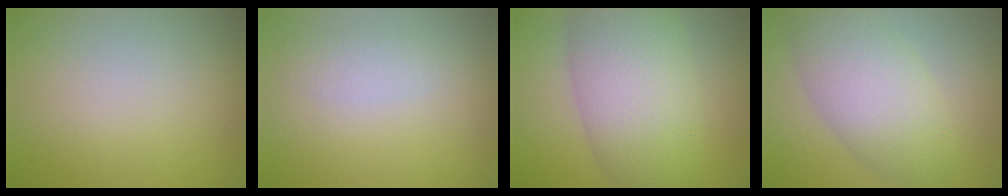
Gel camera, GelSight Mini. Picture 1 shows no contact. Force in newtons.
{"total": 1.4, "press": 1.4, "slide": 0.1}
{"total": 8.7, "press": 8.7, "slide": 0.1}
{"total": 6.6, "press": 6.6, "slide": 0.4}